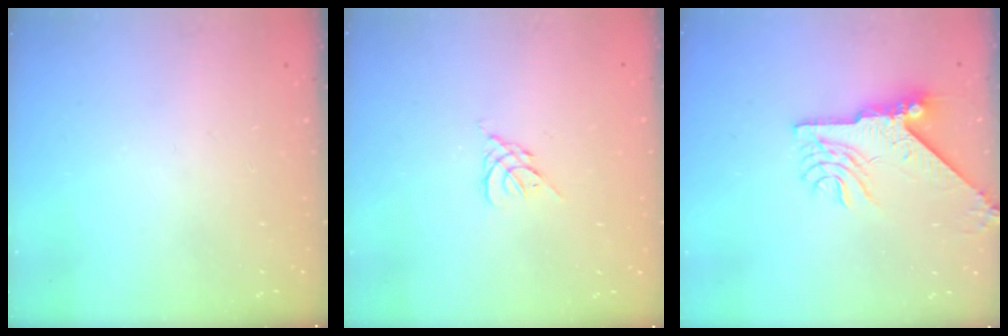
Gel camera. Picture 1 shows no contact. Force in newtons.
{"total": 2.6, "press": 2.5, "slide": 0.7}
{"total": 8.9, "press": 8.8, "slide": 1.4}